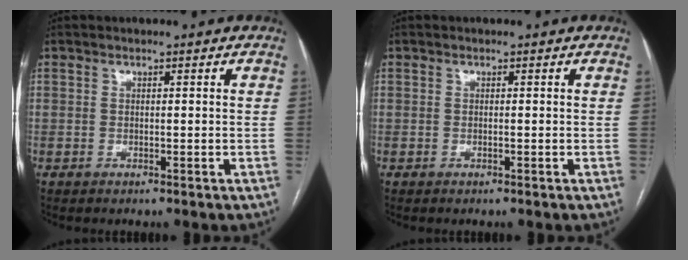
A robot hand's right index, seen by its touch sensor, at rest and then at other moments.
{"total": 0.0}